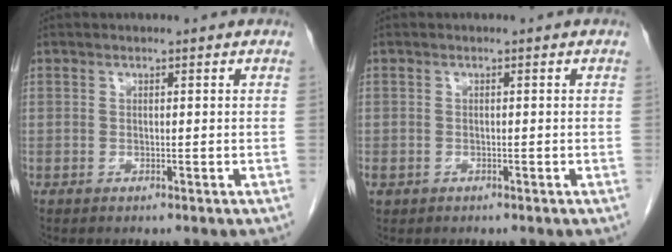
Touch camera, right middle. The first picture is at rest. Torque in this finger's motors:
{"motor_torque": [0.99, -1.14, 0.57, 0.11]}